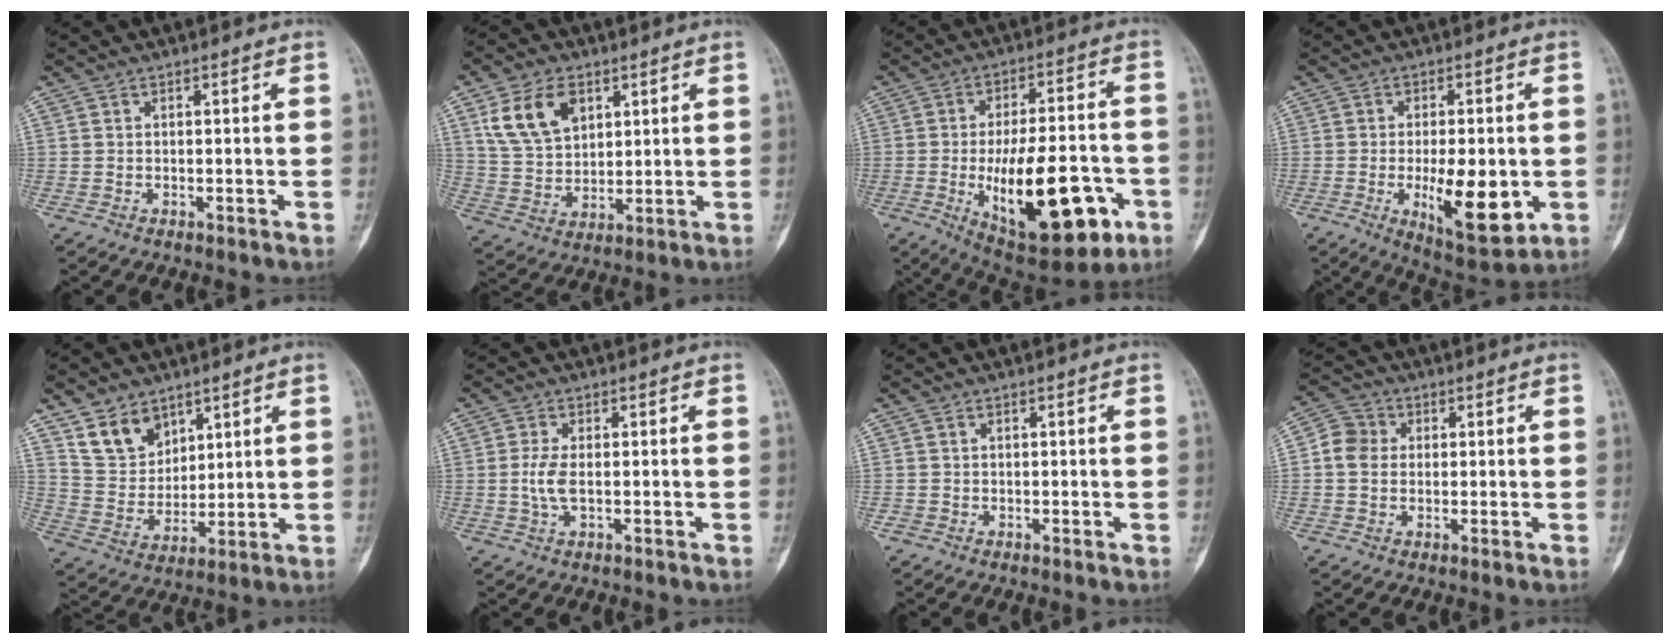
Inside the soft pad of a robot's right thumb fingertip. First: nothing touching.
{"total": 11.9, "force": [5.2, 7.7, 7.3], "torque": [-0.118, -0.012, 0.107]}
{"total": 23.0, "force": [-7.0, 9.8, 19.6], "torque": [-0.281, 0.017, -0.088]}
{"total": 13.4, "force": [-2.6, 5.4, 12.0], "torque": [-0.166, -0.016, -0.028]}
{"total": 9.7, "force": [6.3, 6.6, 3.5], "torque": [-0.038, -0.038, 0.130]}
{"total": 3.6, "force": [-0.3, 1.6, 3.3], "torque": [-0.081, 0.000, -0.008]}
{"total": 0.7, "force": [-0.2, 0.7, 0.1], "torque": [0.000, 0.003, -0.005]}
{"total": 5.5, "force": [0.3, 4.8, 2.6], "torque": [-0.040, 0.011, -0.005]}